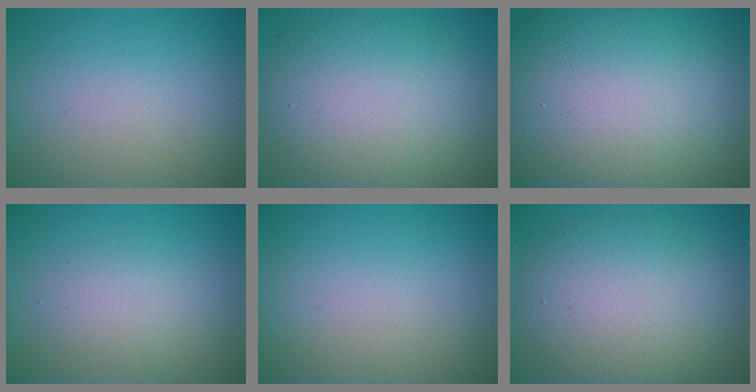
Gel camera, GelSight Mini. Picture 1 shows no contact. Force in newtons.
{"total": 11.5, "press": 11.5, "slide": 0.6}
{"total": 21.4, "press": 21.3, "slide": 1.1}
{"total": 2.3, "press": 2.3, "slide": 0.1}
{"total": 0.0}
{"total": 8.9, "press": 8.9, "slide": 0.6}